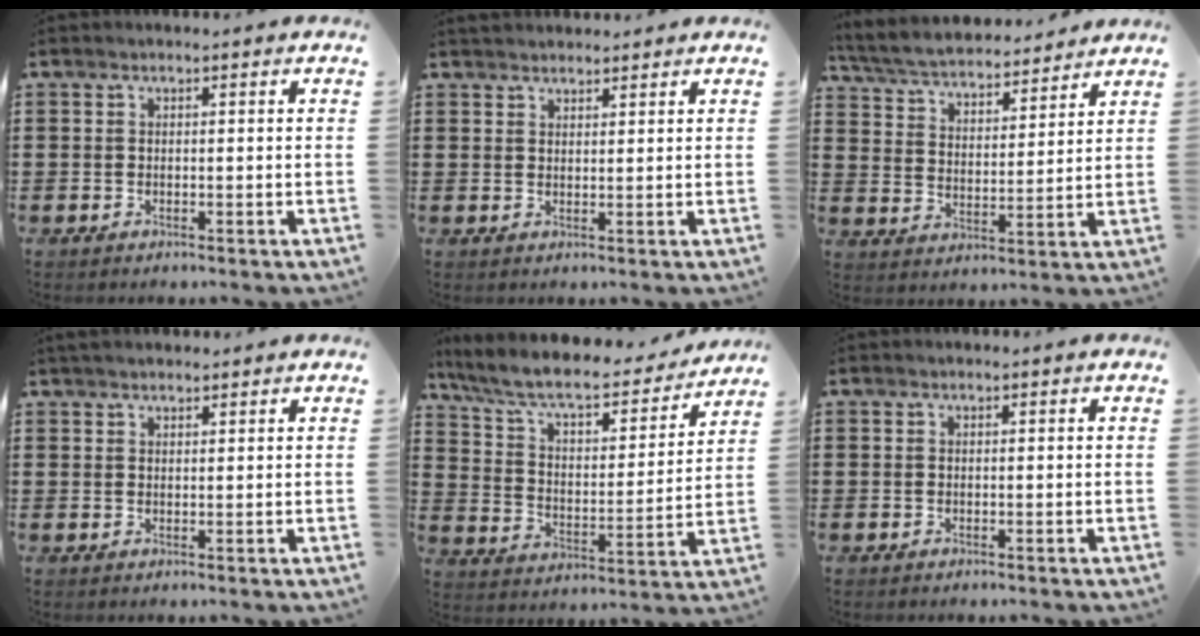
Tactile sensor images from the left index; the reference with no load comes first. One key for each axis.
{"total": 1.9, "fx": 1.8, "fy": 0.4, "fz": 0.0, "tx": -0.005, "ty": 0.003, "tz": 0.037}
{"total": 4.8, "fx": 4.7, "fy": 0.6, "fz": 1.1, "tx": -0.046, "ty": -0.028, "tz": 0.077}
{"total": 1.7, "fx": 1.6, "fy": 0.4, "fz": 0.4, "tx": -0.011, "ty": 0.003, "tz": 0.031}
{"total": 8.2, "fx": 7.0, "fy": 1.5, "fz": 4.0, "tx": -0.106, "ty": -0.044, "tz": 0.117}
{"total": 0.0}